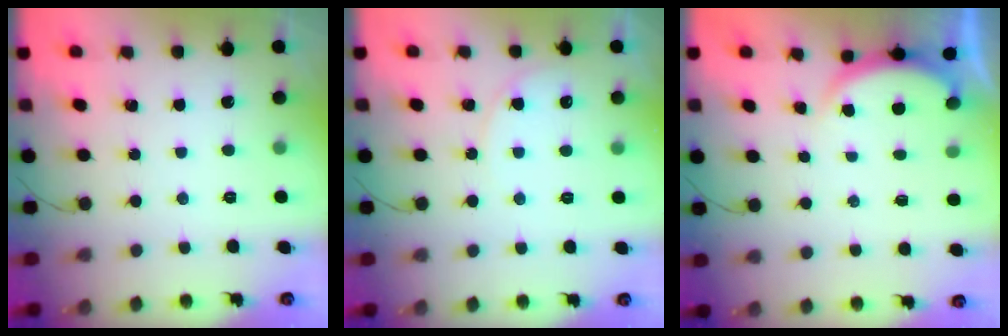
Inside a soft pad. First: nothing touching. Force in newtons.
{"total": 4.9, "press": 4.9, "slide": 0.5}
{"total": 3.0, "press": 2.9, "slide": 0.6}